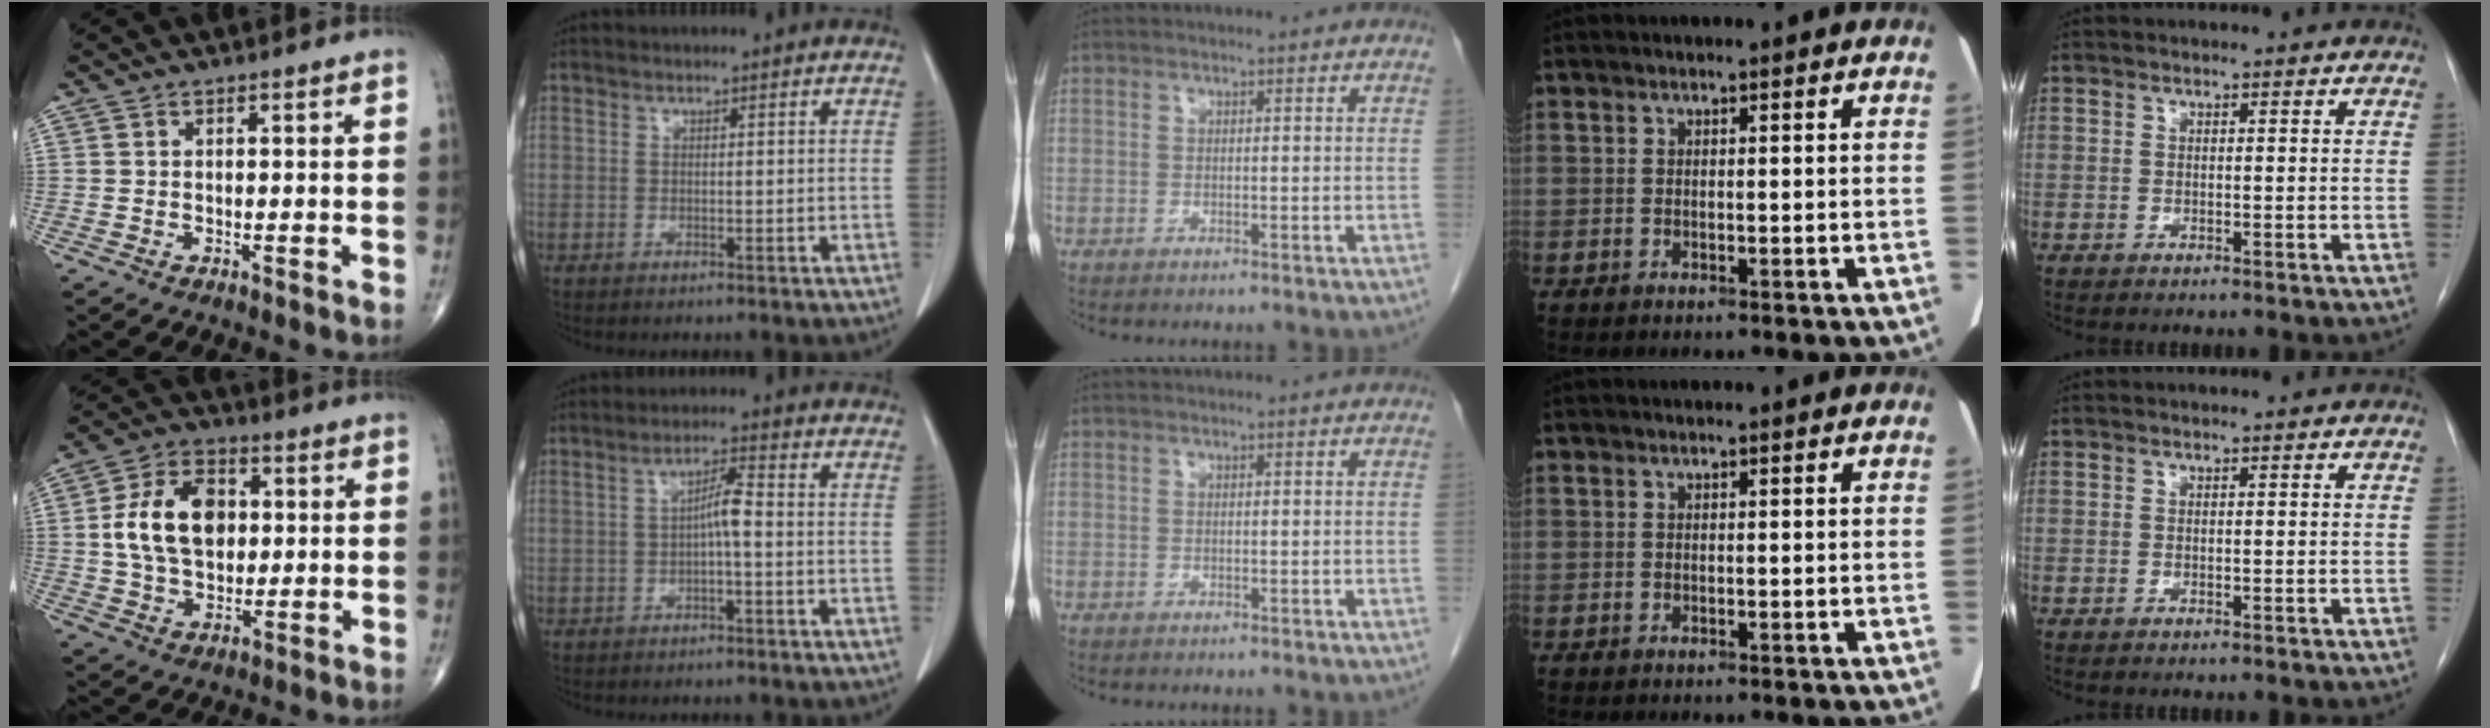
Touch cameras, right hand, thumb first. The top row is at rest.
{"thumb": {"total": 13.6, "force": [1.6, 9.1, 10.0], "torque": [-0.155, 0.008, 0.025]}, "index": {"total": 3.5, "force": [-0.6, 0.5, 3.4], "torque": [-0.059, 0.012, -0.008]}}